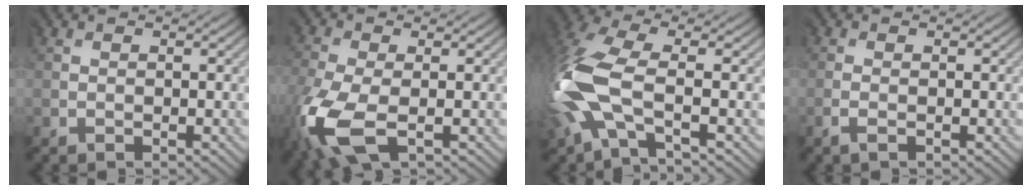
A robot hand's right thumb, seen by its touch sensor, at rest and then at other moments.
{"total": 9.5, "force": [-3.8, 5.0, 7.2], "torque": [-0.220, -0.028, -0.073]}
{"total": 10.7, "force": [-1.8, 5.0, 9.3], "torque": [-0.254, 0.002, -0.047]}
{"total": 0.9, "force": [-0.7, -0.1, 0.6], "torque": [-0.015, 0.001, -0.014]}